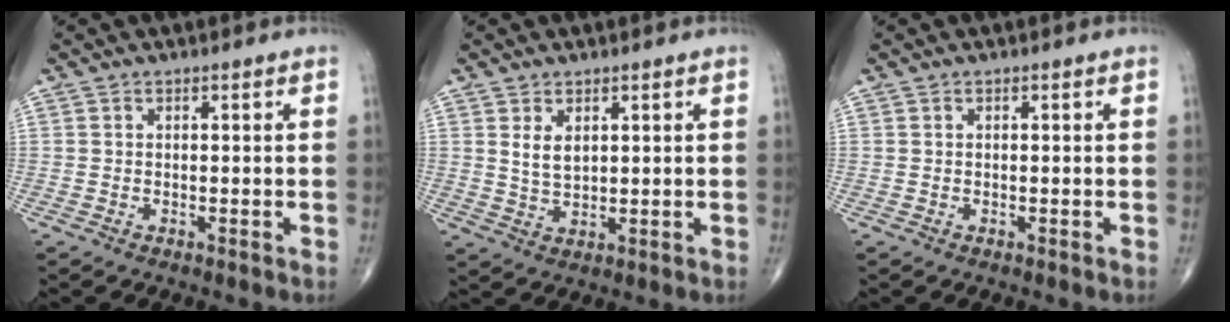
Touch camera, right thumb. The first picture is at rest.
{"total": 3.6, "force": [1.4, 2.0, 2.6], "torque": [-0.042, -0.014, 0.033]}
{"total": 0.0}